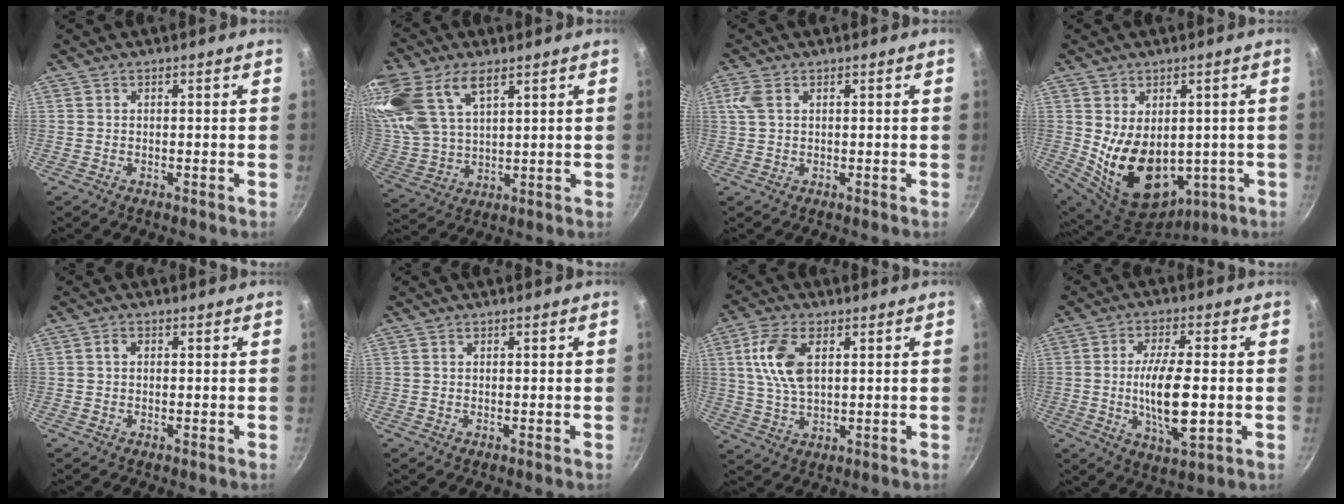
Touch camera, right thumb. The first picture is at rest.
{"total": 21.0, "force": [10.2, 11.7, 14.2], "torque": [-0.344, 0.008, 0.203]}
{"total": 3.2, "force": [1.1, 1.9, 2.3], "torque": [-0.068, 0.011, 0.026]}
{"total": 16.3, "force": [-1.3, 11.0, 11.9], "torque": [-0.175, -0.017, 0.019]}
{"total": 1.1, "force": [0.1, 0.8, 0.8], "torque": [-0.009, 0.002, -0.002]}
{"total": 0.0}
{"total": 10.1, "force": [2.6, 5.3, 8.2], "torque": [-0.173, -0.001, 0.053]}
{"total": 12.1, "force": [-1.1, 4.3, 11.2], "torque": [-0.199, -0.008, -0.016]}